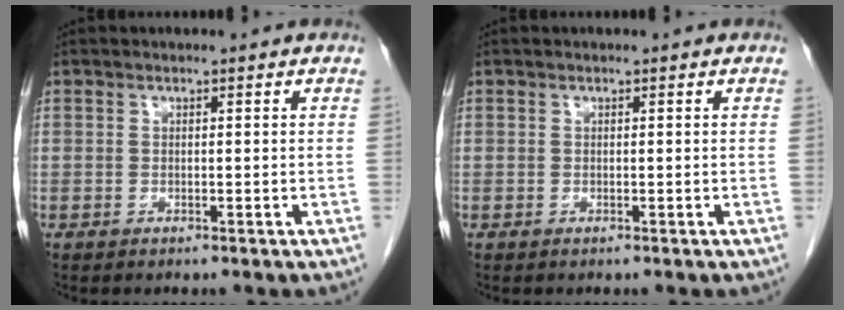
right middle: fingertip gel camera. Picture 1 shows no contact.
{"total": 0.0}